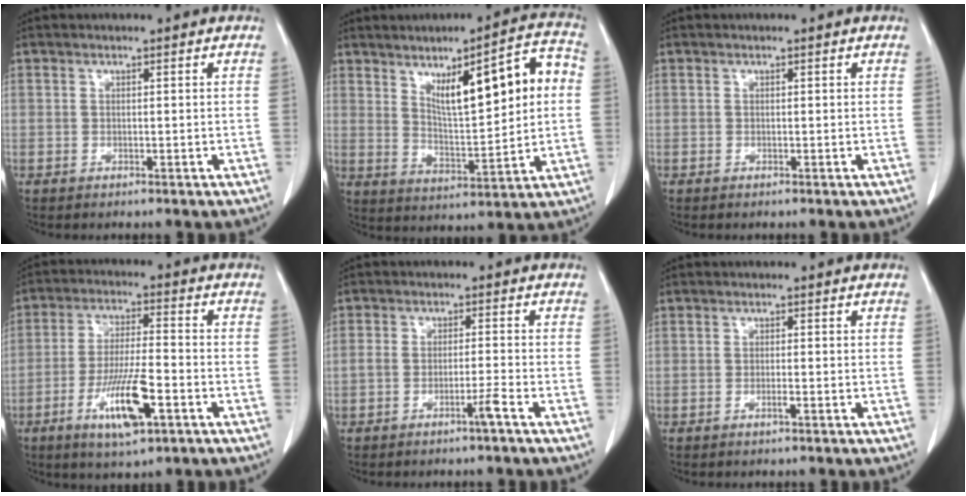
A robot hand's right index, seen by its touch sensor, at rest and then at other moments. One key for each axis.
{"total": 13.5, "fx": 3.4, "fy": 2.7, "fz": 12.8, "tx": -0.188, "ty": 0.020, "tz": 0.060}
{"total": 0.0}
{"total": 10.6, "fx": -4.5, "fy": 1.8, "fz": 9.4, "tx": -0.178, "ty": -0.011, "tz": -0.078}
{"total": 3.1, "fx": -2.0, "fy": -0.2, "fz": 2.3, "tx": -0.042, "ty": 0.004, "tz": -0.037}
{"total": 1.1, "fx": -0.6, "fy": 0.0, "fz": 1.0, "tx": -0.021, "ty": 0.000, "tz": -0.011}